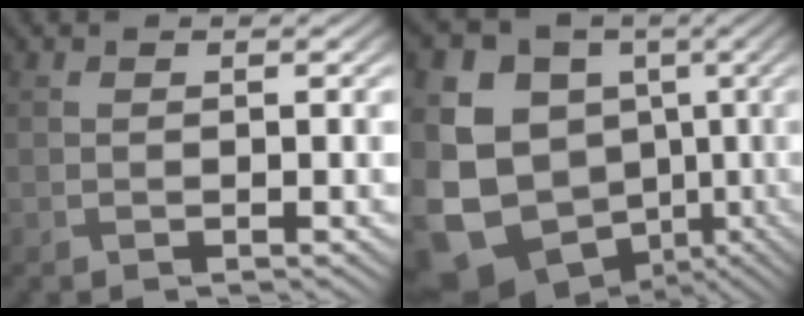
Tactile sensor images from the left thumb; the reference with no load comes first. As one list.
[{"total": 16.8, "force": [-2.1, 14.3, 8.5], "torque": [-0.222, -0.022, -0.019]}]